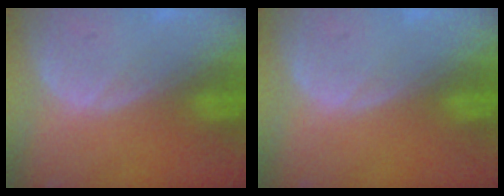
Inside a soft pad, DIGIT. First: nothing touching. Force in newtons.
{"total": 0.0}